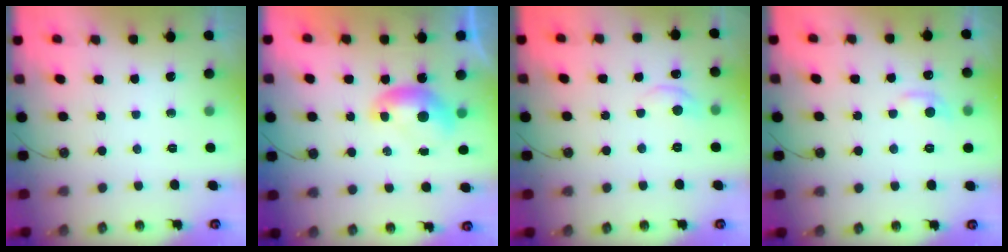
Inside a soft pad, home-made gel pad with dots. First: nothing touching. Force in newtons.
{"total": 0.0}
{"total": 1.4, "press": 1.3, "slide": 0.7}
{"total": 0.8, "press": 0.1, "slide": 0.8}